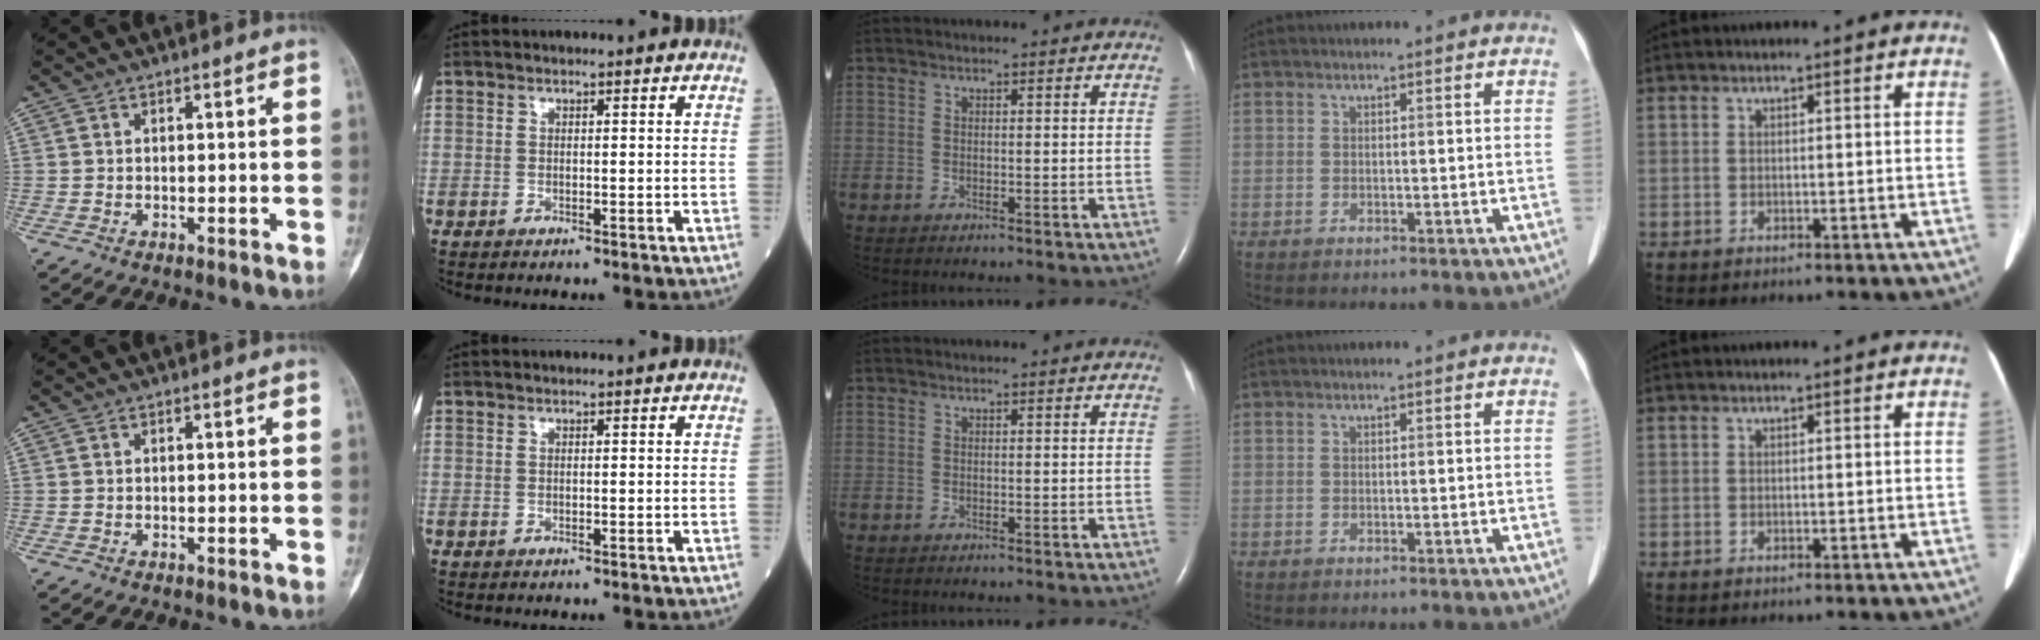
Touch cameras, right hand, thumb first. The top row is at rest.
{}